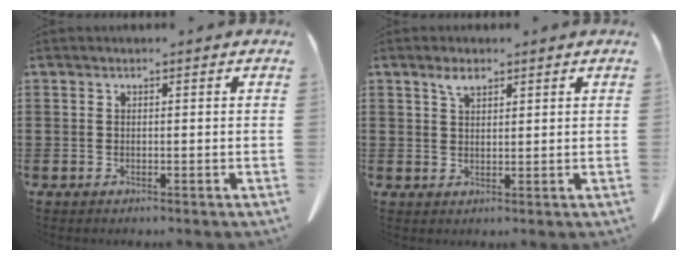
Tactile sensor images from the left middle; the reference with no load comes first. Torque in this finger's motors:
{"motor_torque": [0.18, 0.39, 0.00, 0.00]}